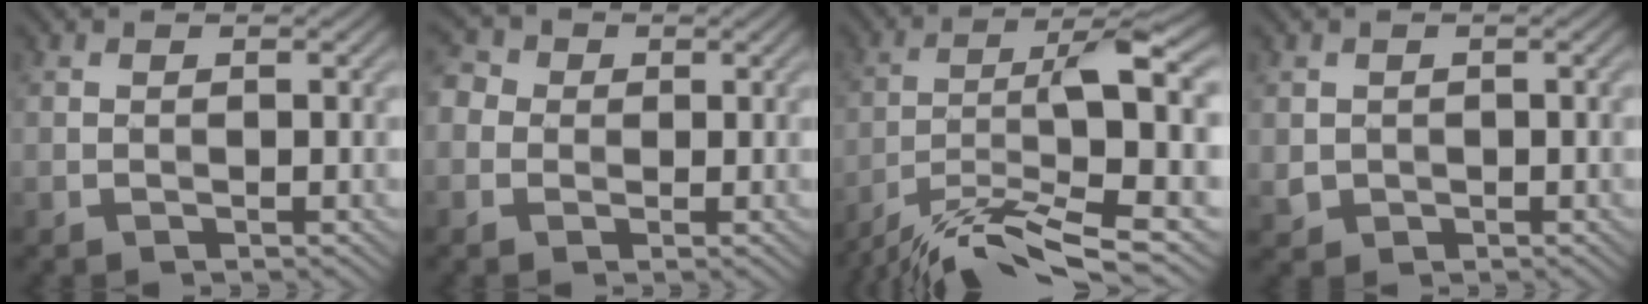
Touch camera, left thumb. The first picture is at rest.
{"total": 3.1, "force": [0.0, 3.0, 1.0], "torque": [-0.037, 0.006, -0.005]}
{"total": 14.0, "force": [-7.6, 3.4, 11.3], "torque": [-0.201, -0.012, -0.129]}
{"total": 1.4, "force": [0.1, 1.3, 0.5], "torque": [-0.016, -0.007, 0.005]}